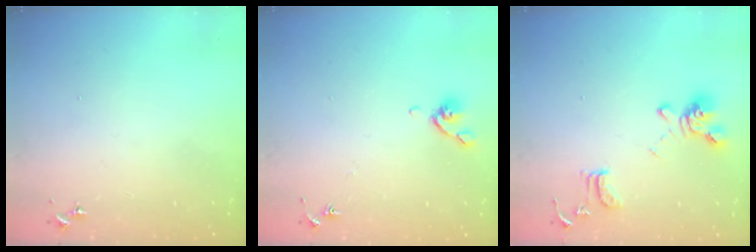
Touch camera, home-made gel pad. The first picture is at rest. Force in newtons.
{"total": 5.2, "press": 5.1, "slide": 1.0}
{"total": 14.3, "press": 14.2, "slide": 1.5}